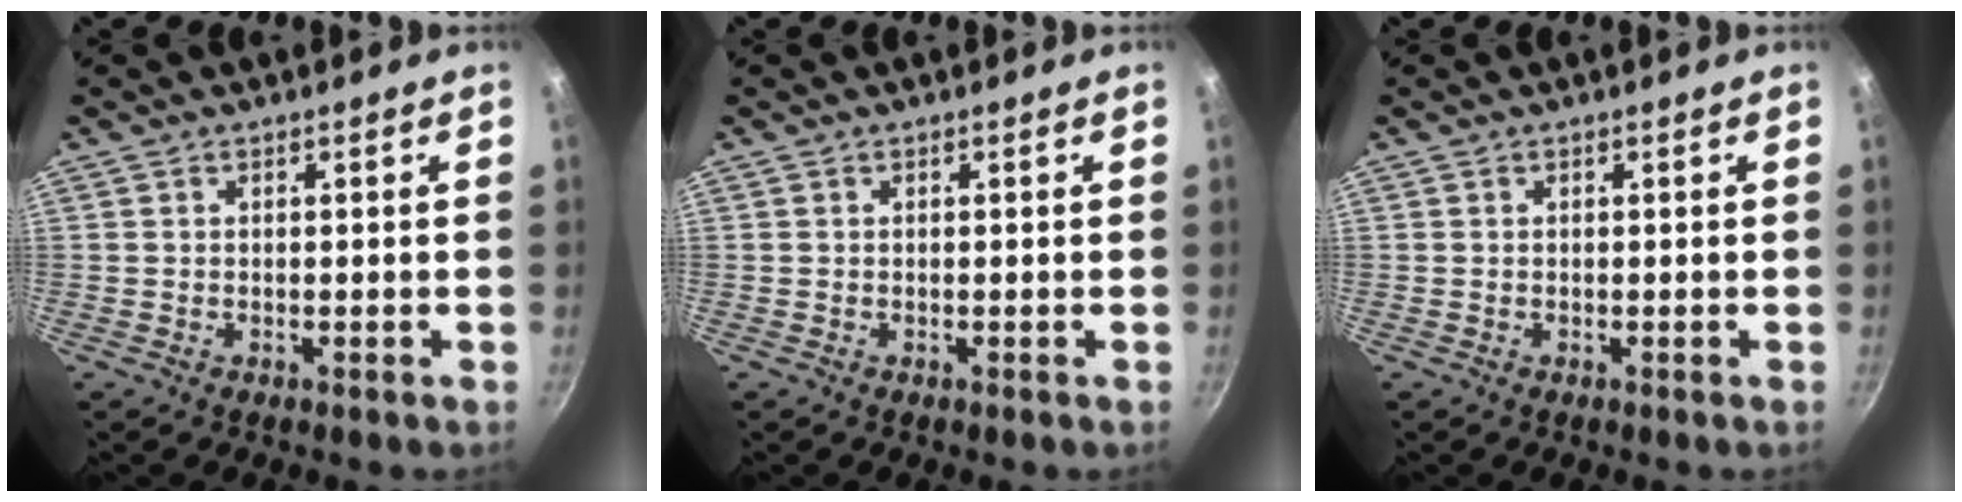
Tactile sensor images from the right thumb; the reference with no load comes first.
{"total": 0.0}
{"total": 0.0}